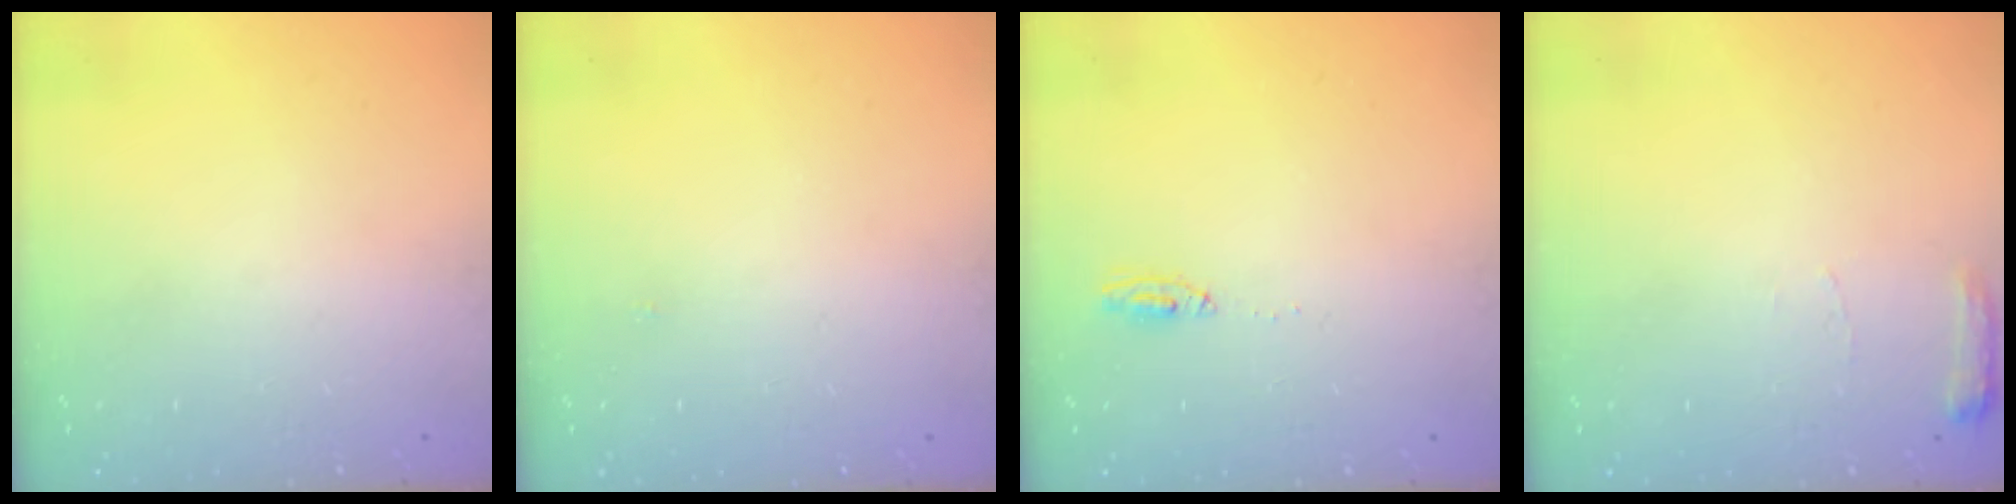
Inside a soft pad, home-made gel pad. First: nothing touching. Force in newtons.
{"total": 15.5, "press": 3.5, "slide": 15.1}
{"total": 4.8, "press": 2.7, "slide": 4.0}
{"total": 5.6, "press": 5.6, "slide": 0.7}